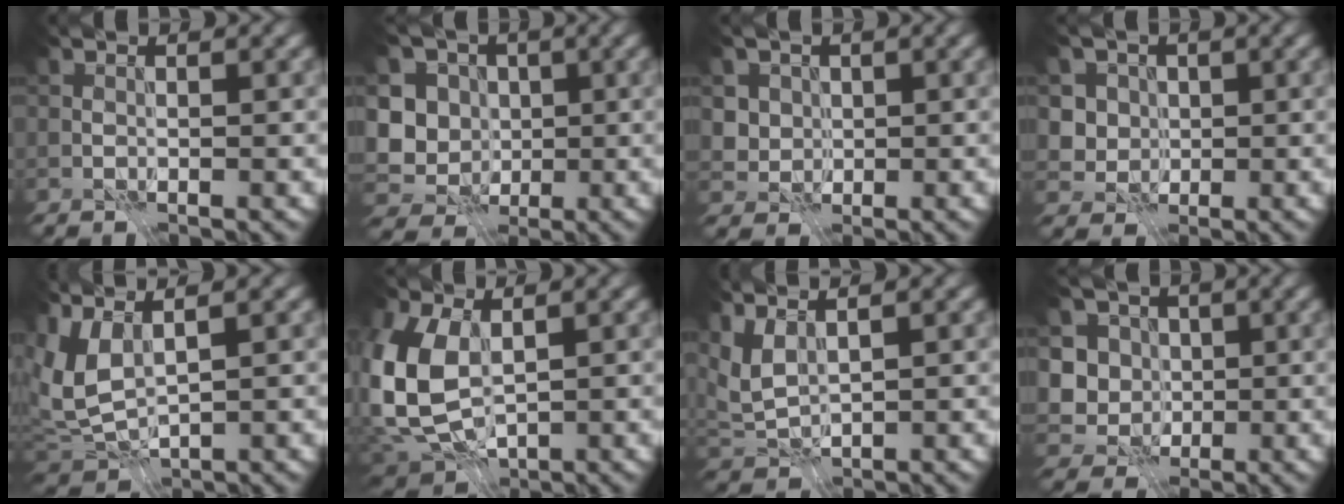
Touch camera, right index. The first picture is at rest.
{"total": 8.2, "force": [0.8, 7.5, 3.2], "torque": [-0.063, 0.015, -0.017]}
{"total": 3.4, "force": [1.3, 2.9, 1.0], "torque": [-0.022, -0.001, 0.030]}
{"total": 4.7, "force": [1.6, 4.2, 1.5], "torque": [-0.023, 0.003, 0.024]}
{"total": 4.6, "force": [1.9, 1.8, 3.8], "torque": [-0.098, 0.001, 0.041]}
{"total": 10.1, "force": [0.7, 6.8, 7.4], "torque": [-0.200, -0.015, 0.017]}
{"total": 3.0, "force": [1.8, 1.2, 2.1], "torque": [-0.060, 0.004, 0.041]}
{"total": 5.8, "force": [1.0, 5.3, 2.0], "torque": [-0.034, 0.009, 0.001]}